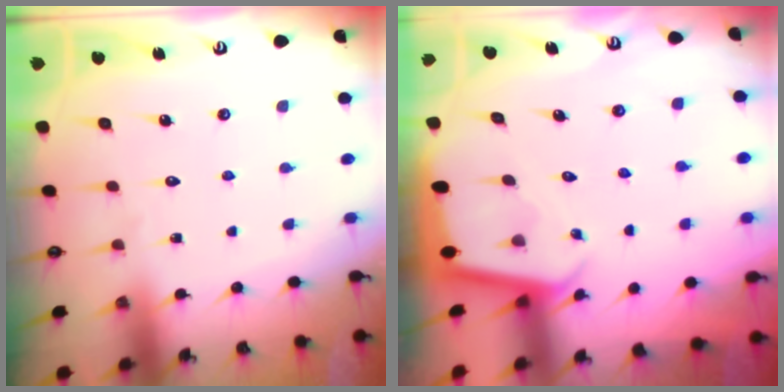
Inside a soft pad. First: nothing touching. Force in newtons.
{"total": 1.8, "press": 1.8, "slide": 0.1}